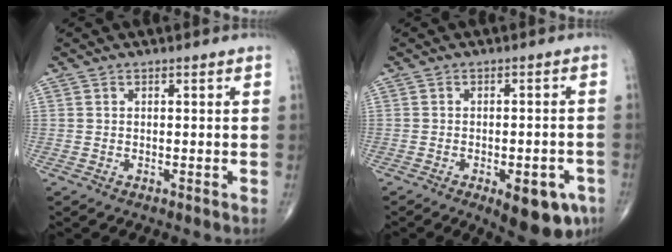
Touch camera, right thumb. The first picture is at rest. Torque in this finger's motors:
{"motor_torque": [1.39, 1.25, 0.58, -0.77, 0.29]}